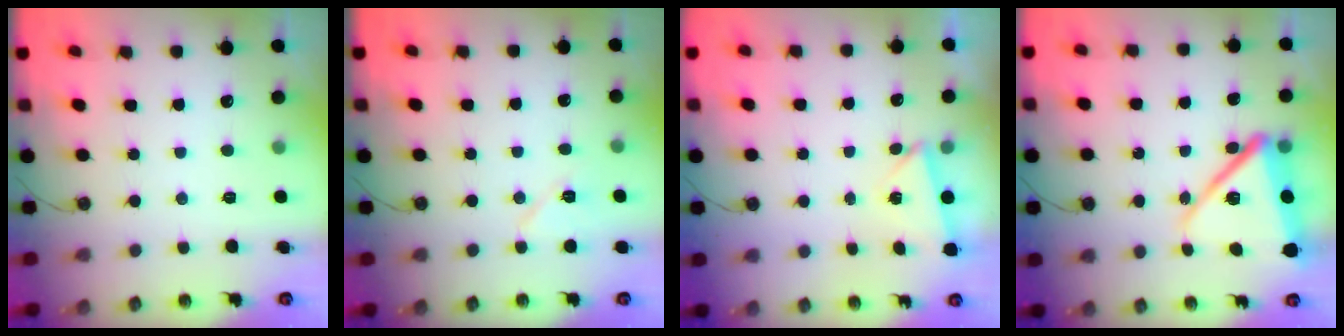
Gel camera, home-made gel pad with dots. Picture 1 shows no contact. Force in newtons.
{"total": 6.8, "press": 5.5, "slide": 4.1}
{"total": 2.0, "press": 1.9, "slide": 0.7}
{"total": 17.6, "press": 17.3, "slide": 3.5}